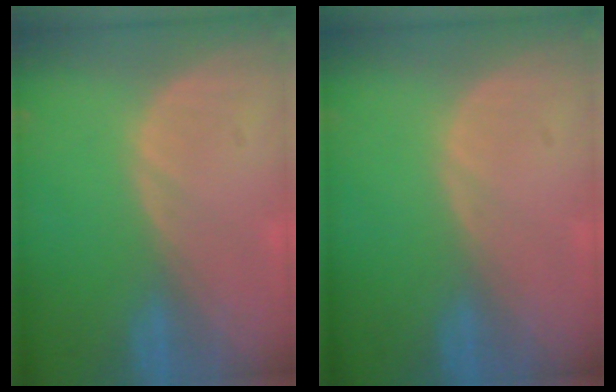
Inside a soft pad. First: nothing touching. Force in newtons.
{"total": 0.0}